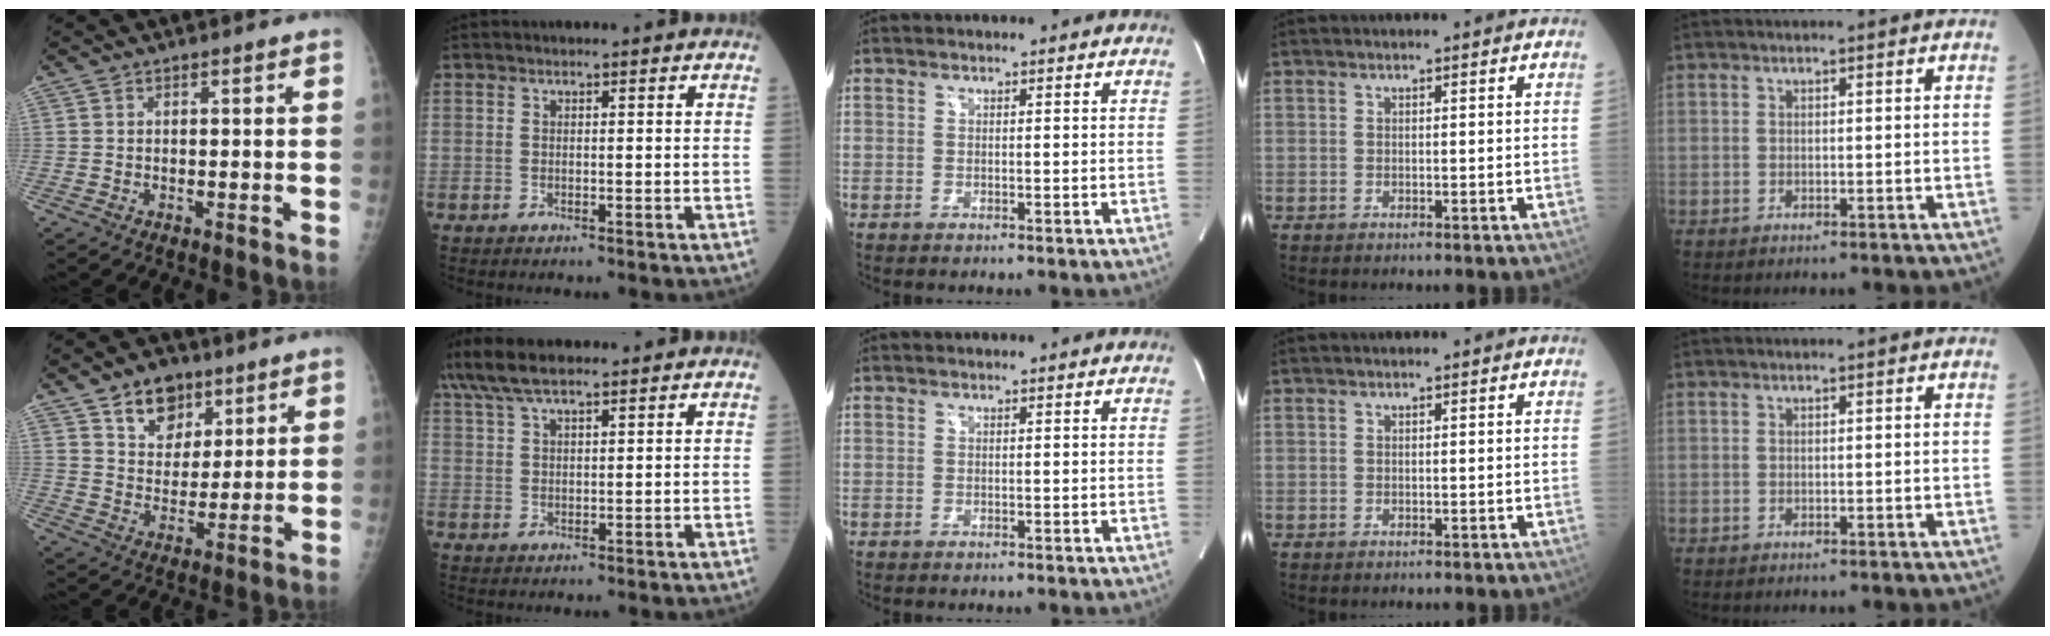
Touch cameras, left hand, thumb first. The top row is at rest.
{"thumb": {"total": 10.2, "force": [6.0, 6.9, 4.4], "torque": [-0.039, -0.031, 0.103]}, "index": {"total": 8.0, "force": [6.2, 1.7, 4.7], "torque": [-0.099, 0.034, 0.120]}}